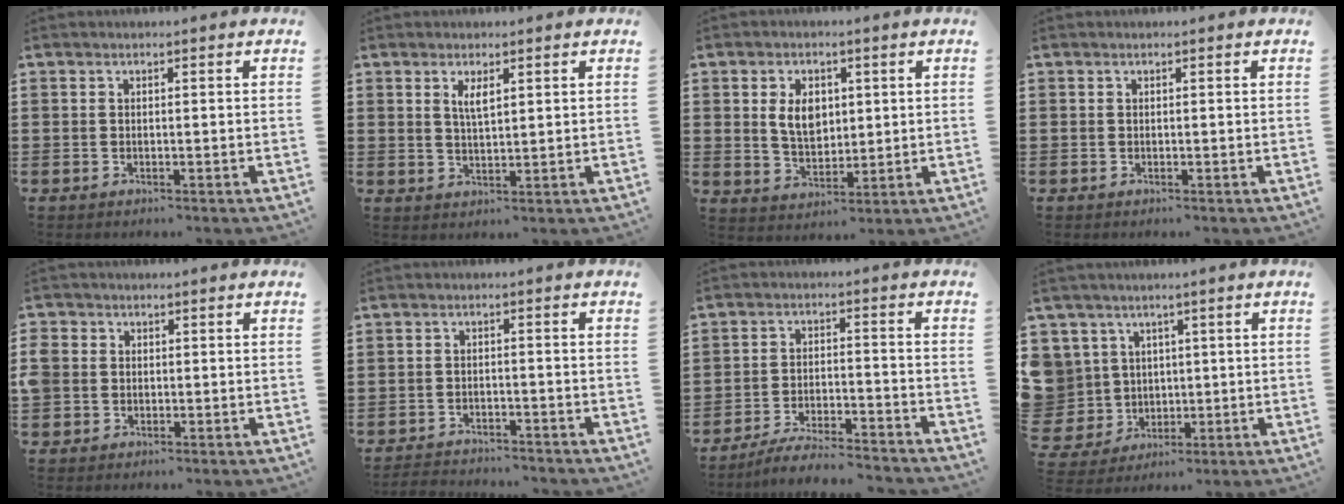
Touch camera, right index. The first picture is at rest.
{"total": 2.7, "force": [1.3, 0.9, 2.2], "torque": [-0.046, 0.004, 0.022]}
{"total": 5.6, "force": [1.3, 3.8, 4.0], "torque": [-0.081, 0.012, 0.019]}
{"total": 0.0}
{"total": 2.3, "force": [-0.3, 2.2, 0.7], "torque": [-0.030, 0.006, -0.012]}
{"total": 2.8, "force": [-2.8, 0.1, -0.1], "torque": [-0.005, -0.001, -0.061]}
{"total": 5.4, "force": [-5.2, -0.1, 1.5], "torque": [-0.031, -0.004, -0.102]}
{"total": 7.0, "force": [1.9, 6.8, 0.3], "torque": [-0.063, -0.008, 0.039]}